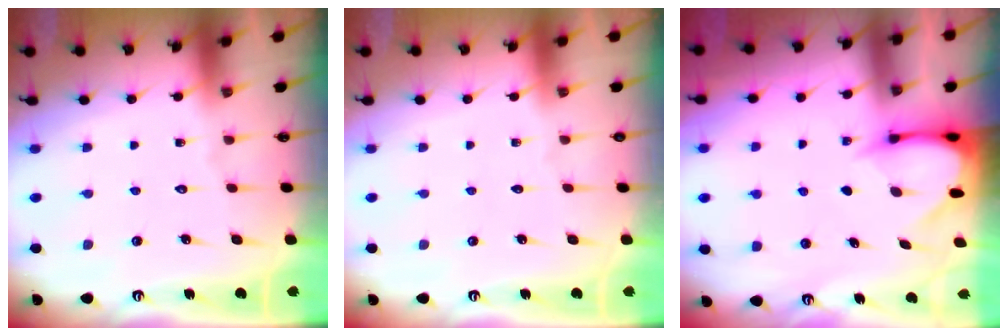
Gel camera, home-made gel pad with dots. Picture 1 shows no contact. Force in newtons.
{"total": 0.0}
{"total": 3.5, "press": 3.5, "slide": 0.3}